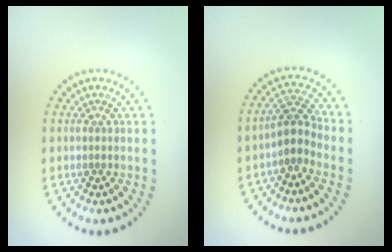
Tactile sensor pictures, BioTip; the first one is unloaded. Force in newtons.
{"total": 2.5, "press": 2.0, "slide": 1.5}